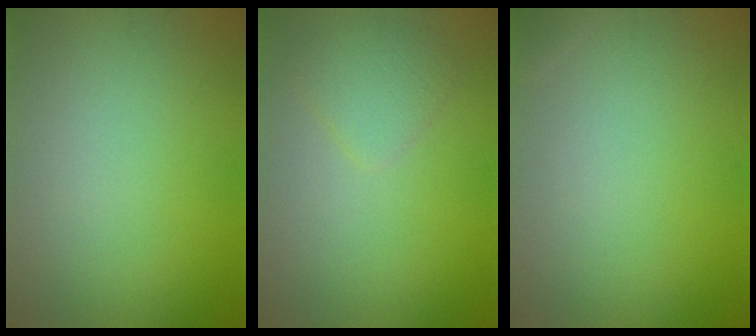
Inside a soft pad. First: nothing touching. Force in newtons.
{"total": 2.0, "press": 2.0, "slide": 0.2}
{"total": 0.6, "press": 0.5, "slide": 0.1}